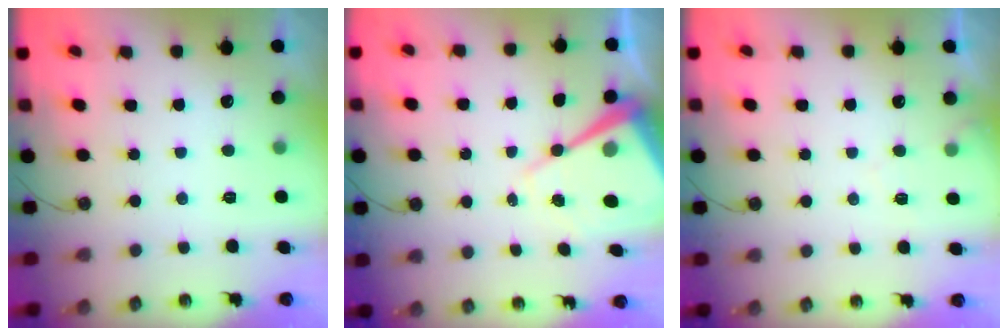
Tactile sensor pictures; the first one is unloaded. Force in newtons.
{"total": 14.1, "press": 14.0, "slide": 1.1}
{"total": 4.4, "press": 4.3, "slide": 0.6}